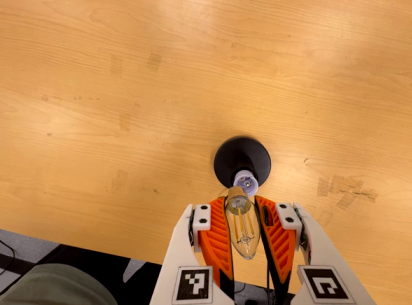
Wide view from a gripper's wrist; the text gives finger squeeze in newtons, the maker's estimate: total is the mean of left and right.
{"total": 18.7, "left": 19.5, "right": 18.0}